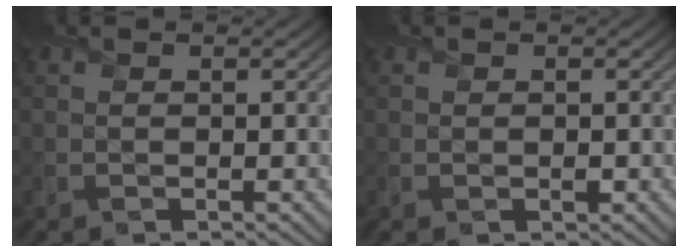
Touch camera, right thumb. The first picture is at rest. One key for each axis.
{"total": 0.6, "fx": -0.1, "fy": 0.5, "fz": 0.3, "tx": -0.001, "ty": -0.005, "tz": -0.001}